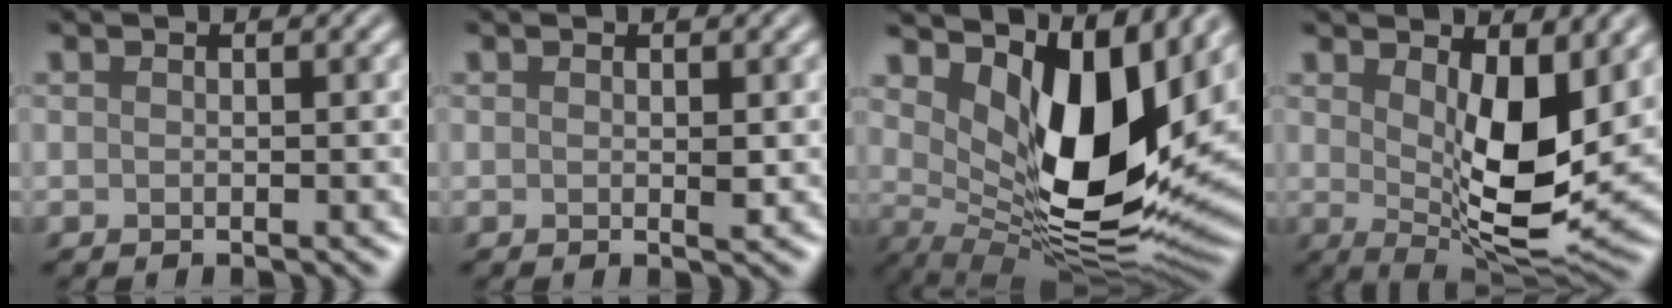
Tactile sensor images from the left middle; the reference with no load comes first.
{"total": 0.7, "force": [0.1, 0.2, 0.6], "torque": [-0.010, -0.004, 0.000]}
{"total": 12.2, "force": [3.7, 5.8, 10.1], "torque": [-0.169, -0.029, 0.082]}
{"total": 8.5, "force": [1.7, 3.4, 7.6], "torque": [-0.125, -0.019, 0.034]}